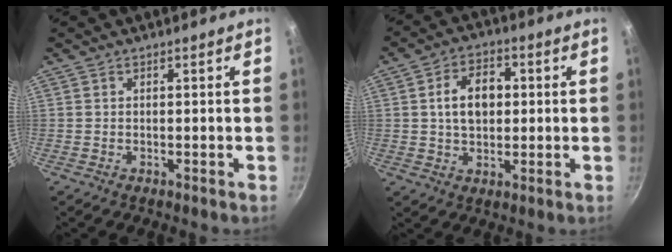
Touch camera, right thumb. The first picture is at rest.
{"total": 8.8, "force": [1.1, 6.1, 6.3], "torque": [-0.082, 0.012, 0.014]}